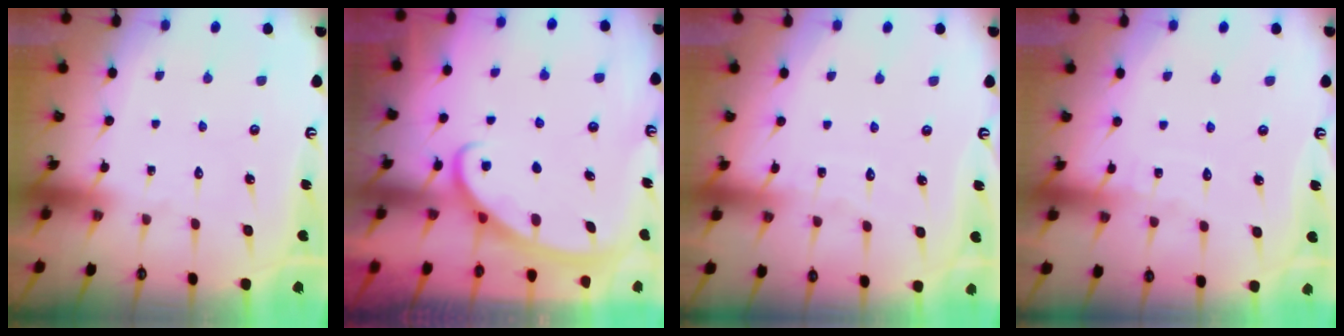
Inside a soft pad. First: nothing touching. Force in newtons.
{"total": 2.8, "press": 2.8, "slide": 0.4}
{"total": 4.3, "press": 4.3, "slide": 0.5}
{"total": 3.0, "press": 3.0, "slide": 0.3}